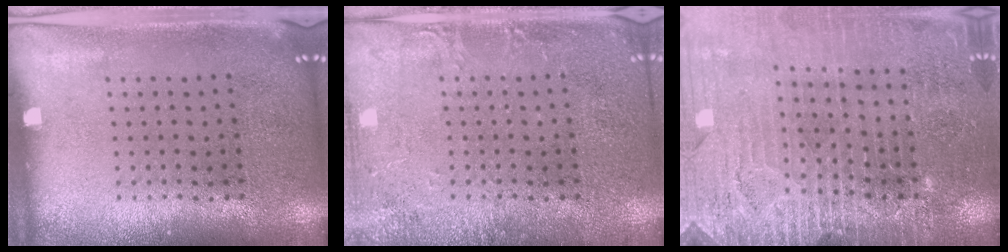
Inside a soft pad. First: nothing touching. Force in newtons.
{"total": 2.2, "press": 2.2, "slide": 0.3}
{"total": 3.3, "press": 3.3, "slide": 0.2}